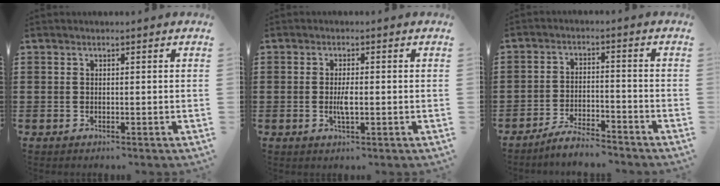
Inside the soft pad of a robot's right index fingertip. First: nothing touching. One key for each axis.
{"total": 2.8, "fx": -0.4, "fy": 0.8, "fz": 2.7, "tx": -0.055, "ty": -0.004, "tz": -0.009}
{"total": 4.7, "fx": -4.6, "fy": 0.2, "fz": 1.2, "tx": -0.029, "ty": 0.001, "tz": -0.092}